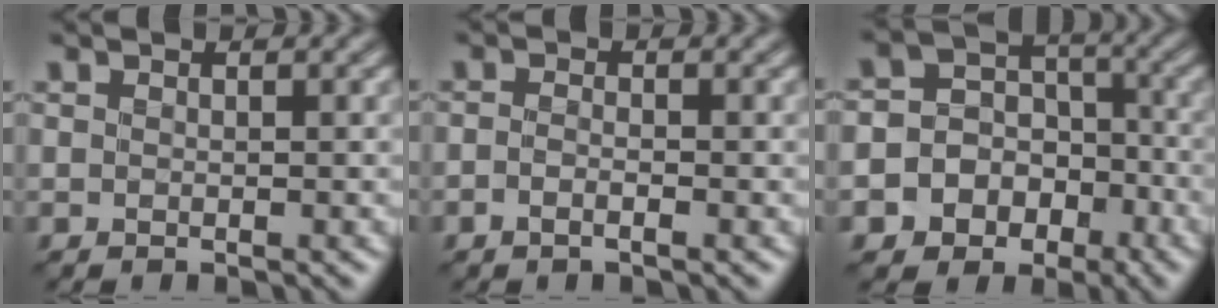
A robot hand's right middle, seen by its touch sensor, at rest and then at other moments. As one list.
[{"total": 1.1, "force": [-0.6, 0.4, 0.9], "torque": [-0.019, -0.002, -0.013]}, {"total": 10.0, "force": [-5.1, 8.3, 2.1], "torque": [-0.043, -0.005, -0.096]}]